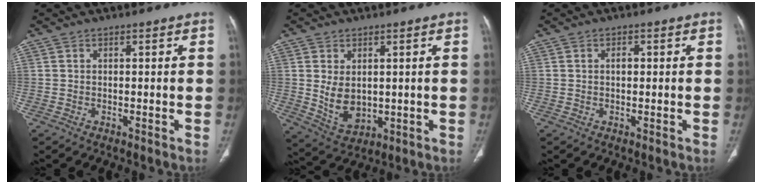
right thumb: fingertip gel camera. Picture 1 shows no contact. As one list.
[{"total": 7.3, "force": [0.7, 5.1, 5.2], "torque": [-0.078, -0.016, 0.035]}, {"total": 1.4, "force": [0.2, 0.8, 1.2], "torque": [-0.021, 0.003, 0.004]}]